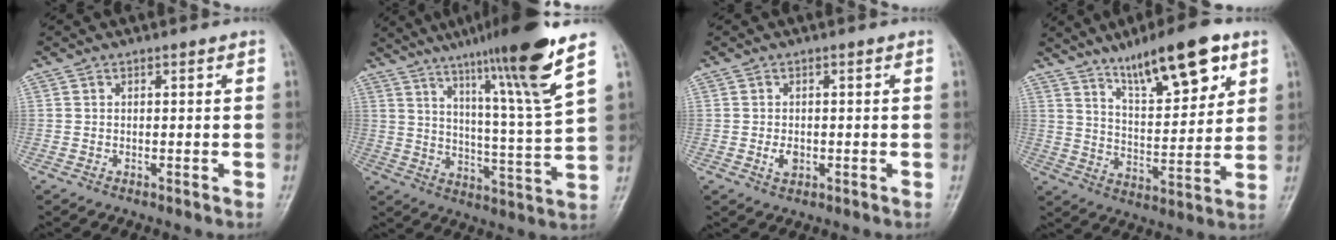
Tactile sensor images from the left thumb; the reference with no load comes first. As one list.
[{"total": 17.8, "force": [11.2, -0.3, 13.8], "torque": [-0.207, -0.056, 0.174]}, {"total": 2.2, "force": [-0.4, 1.5, 1.5], "torque": [-0.025, -0.001, -0.006]}, {"total": 15.7, "force": [9.5, 4.6, 11.6], "torque": [-0.156, -0.045, 0.158]}]